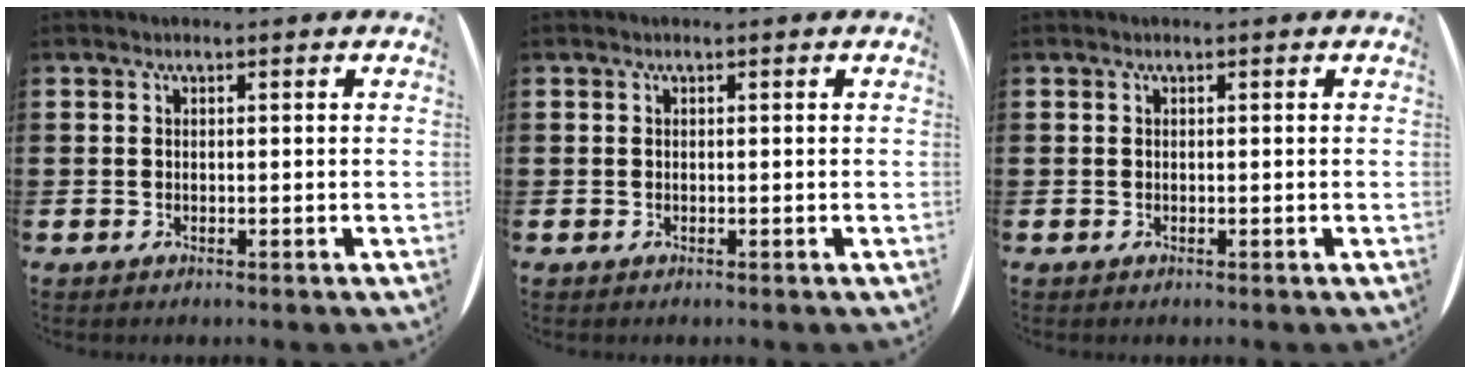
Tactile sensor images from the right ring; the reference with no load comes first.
{"total": 0.0}
{"total": 0.0}